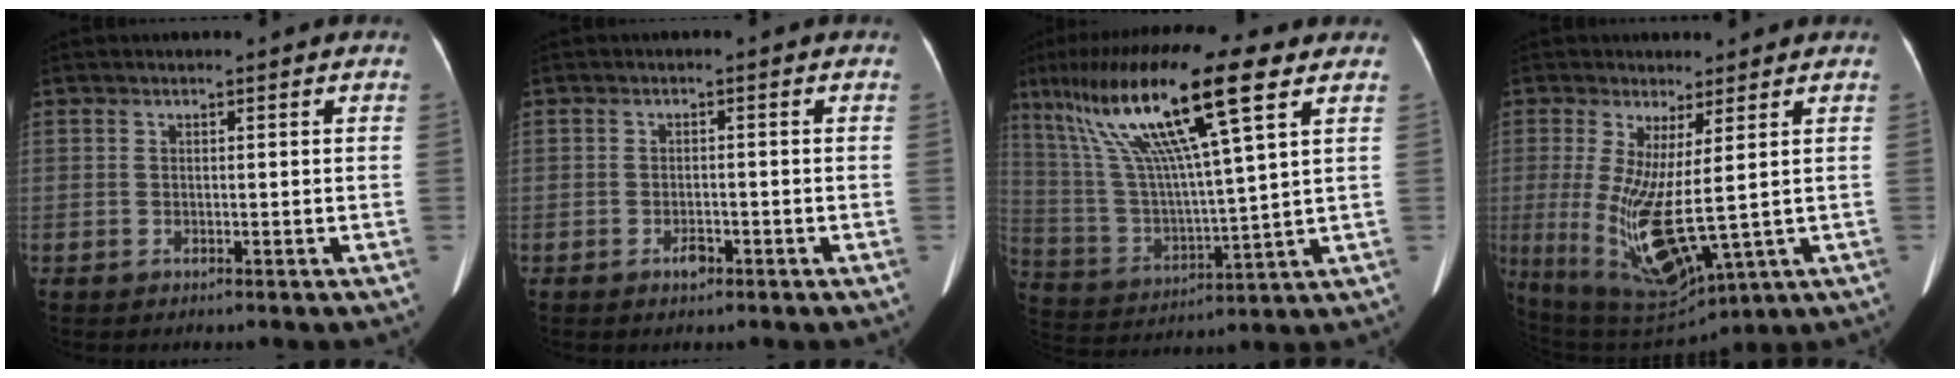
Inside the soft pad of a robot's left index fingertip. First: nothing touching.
{"total": 1.4, "force": [-1.0, 0.6, 0.8], "torque": [-0.017, 0.000, -0.014]}
{"total": 20.3, "force": [10.6, 1.4, 17.2], "torque": [-0.348, 0.028, 0.190]}
{"total": 11.7, "force": [-0.4, 2.5, 11.5], "torque": [-0.228, -0.031, 0.012]}